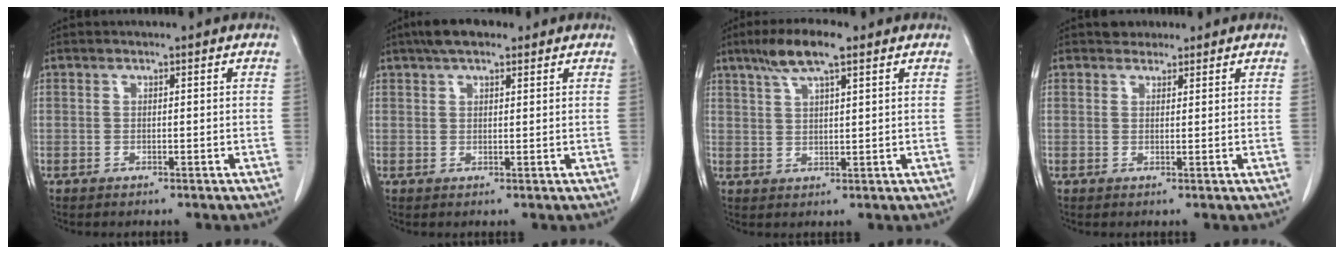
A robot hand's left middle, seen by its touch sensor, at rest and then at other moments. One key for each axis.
{"total": 5.2, "fx": 3.8, "fy": 1.8, "fz": 3.1, "tx": -0.060, "ty": 0.021, "tz": 0.063}
{"total": 7.0, "fx": 4.6, "fy": 1.1, "fz": 5.2, "tx": -0.105, "ty": 0.012, "tz": 0.083}
{"total": 2.1, "fx": 1.8, "fy": 1.1, "fz": 0.3, "tx": -0.006, "ty": 0.008, "tz": 0.028}